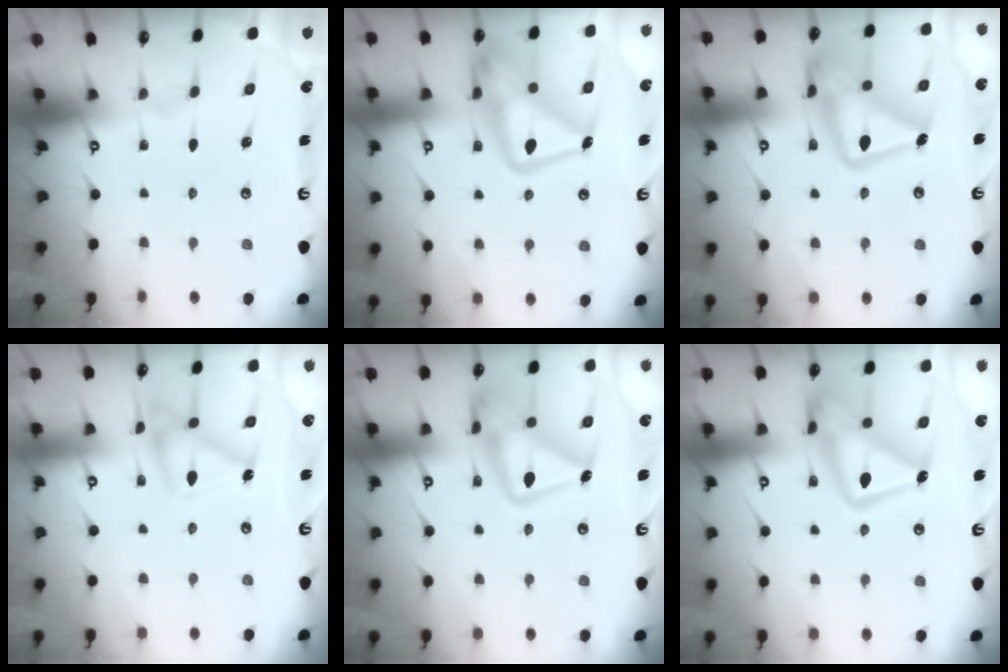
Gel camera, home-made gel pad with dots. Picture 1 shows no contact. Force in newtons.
{"total": 17.7, "press": 17.6, "slide": 1.6}
{"total": 20.7, "press": 20.7, "slide": 1.4}
{"total": 13.8, "press": 13.8, "slide": 0.5}
{"total": 18.5, "press": 18.5, "slide": 1.5}
{"total": 15.8, "press": 15.8, "slide": 1.3}